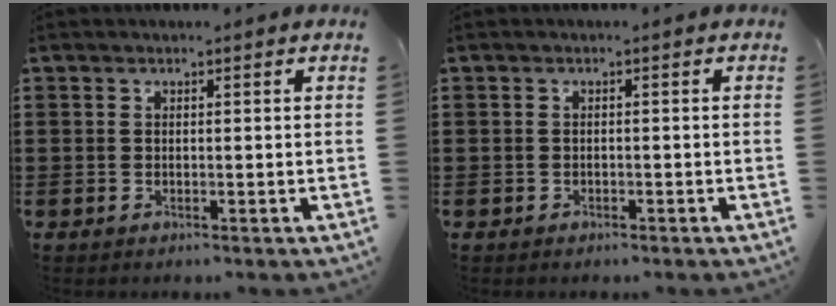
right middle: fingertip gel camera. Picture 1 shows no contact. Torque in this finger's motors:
{"motor_torque": [-0.13, 0.21, -0.01, -0.02]}